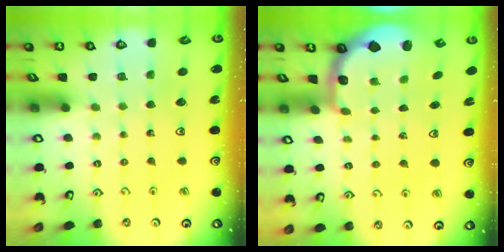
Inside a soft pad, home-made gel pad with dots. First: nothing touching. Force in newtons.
{"total": 1.6, "press": 1.2, "slide": 1.1}